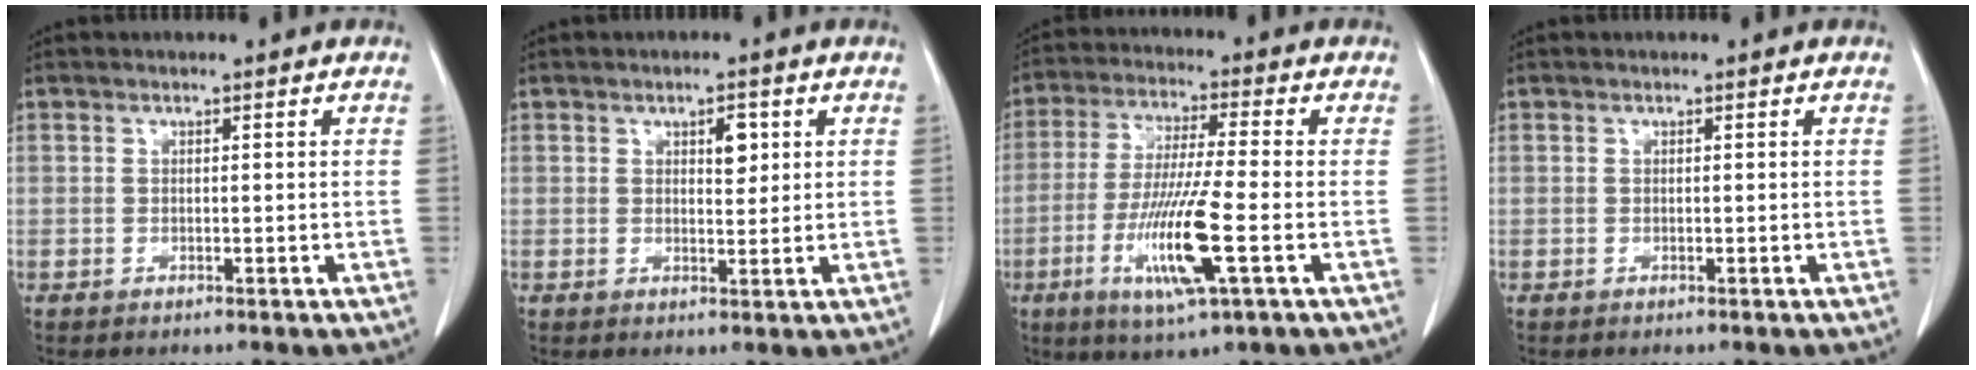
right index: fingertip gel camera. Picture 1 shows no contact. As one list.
[{"total": 3.0, "force": [1.1, 1.3, 2.4], "torque": [-0.035, -0.002, 0.018]}, {"total": 12.5, "force": [-3.8, 0.4, 11.9], "torque": [-0.234, -0.020, -0.071]}, {"total": 0.0}]